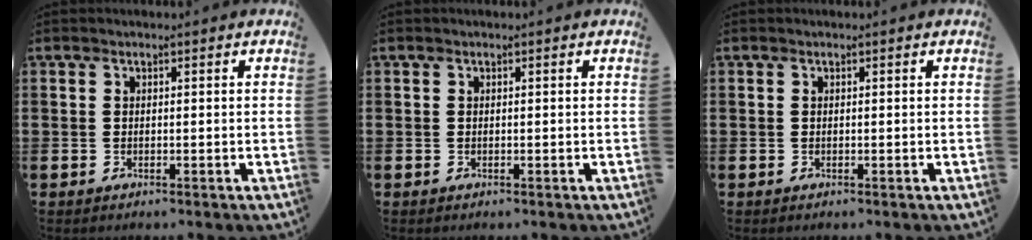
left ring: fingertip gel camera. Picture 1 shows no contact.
{"total": 0.0}
{"total": 0.0}